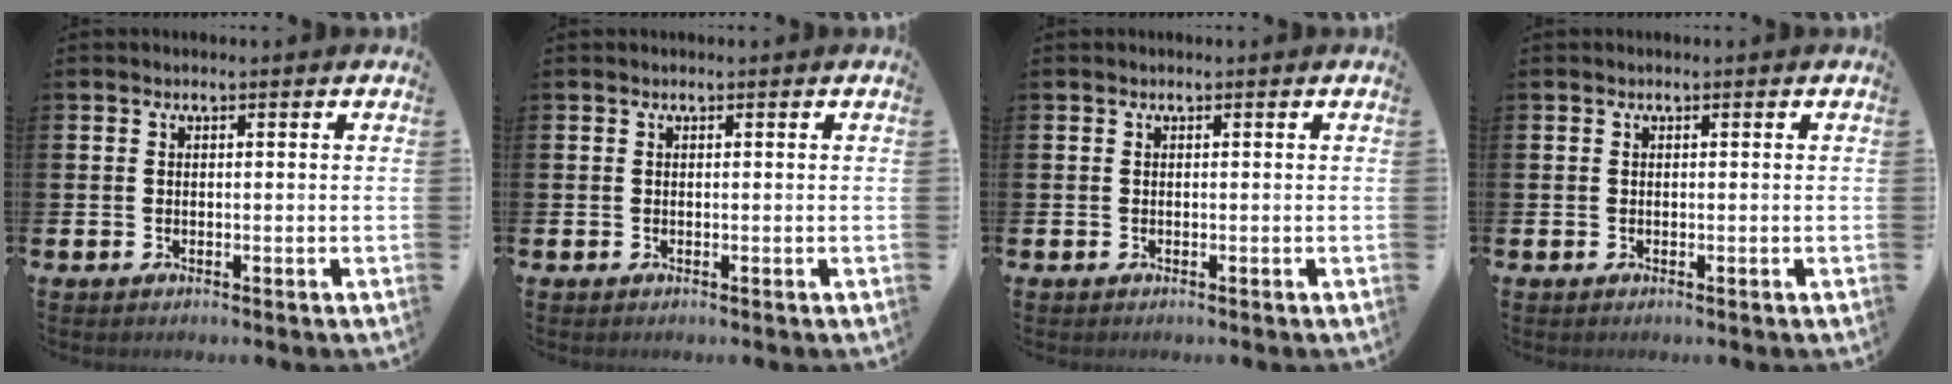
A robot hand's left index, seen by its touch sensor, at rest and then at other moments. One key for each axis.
{"total": 0.0}
{"total": 0.0}
{"total": 0.0}